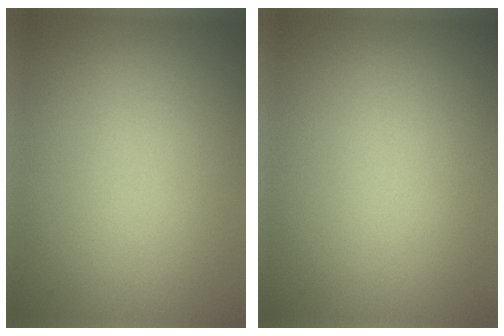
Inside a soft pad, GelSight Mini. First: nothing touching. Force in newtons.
{"total": 0.0}